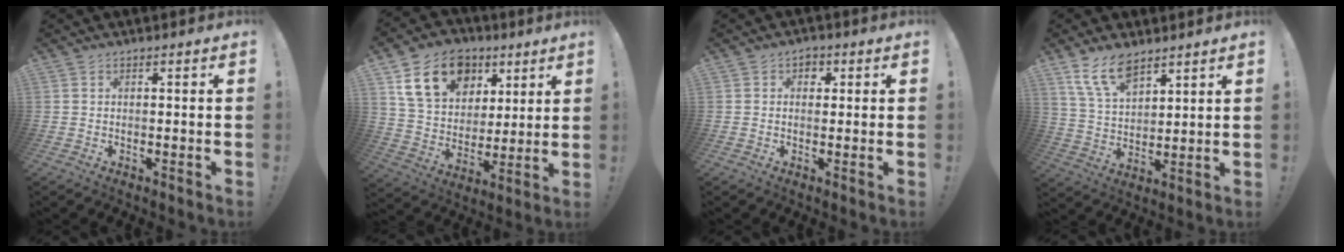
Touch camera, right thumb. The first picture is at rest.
{"total": 18.3, "force": [8.6, 13.5, 8.9], "torque": [-0.144, -0.027, 0.171]}
{"total": 2.4, "force": [0.6, 2.1, 1.1], "torque": [-0.002, -0.006, 0.007]}
{"total": 11.2, "force": [8.1, 5.1, 5.8], "torque": [-0.114, -0.040, 0.157]}